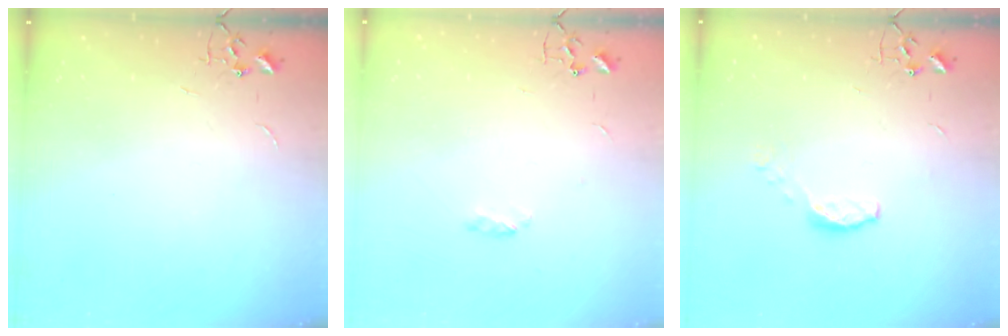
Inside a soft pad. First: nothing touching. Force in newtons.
{"total": 4.1, "press": 3.9, "slide": 1.2}
{"total": 7.0, "press": 7.0, "slide": 0.6}